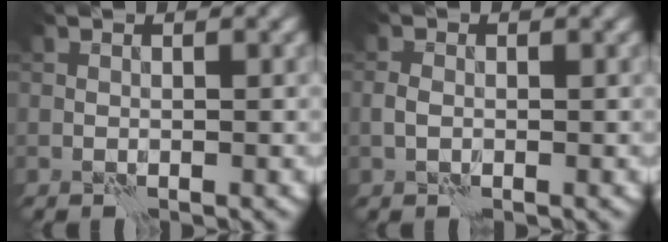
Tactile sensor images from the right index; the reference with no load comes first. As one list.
[{"total": 1.1, "force": [-0.1, 0.8, 0.7], "torque": [-0.015, 0.004, -0.005]}]